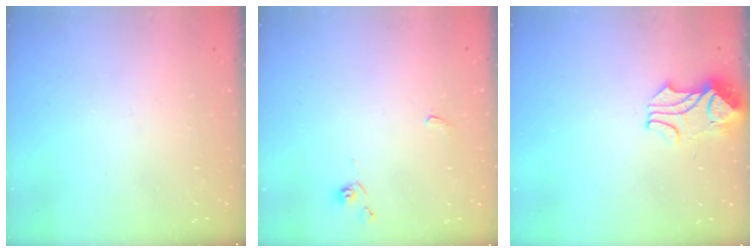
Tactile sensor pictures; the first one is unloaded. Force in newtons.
{"total": 2.8, "press": 2.8, "slide": 0.6}
{"total": 2.1, "press": 2.0, "slide": 0.8}